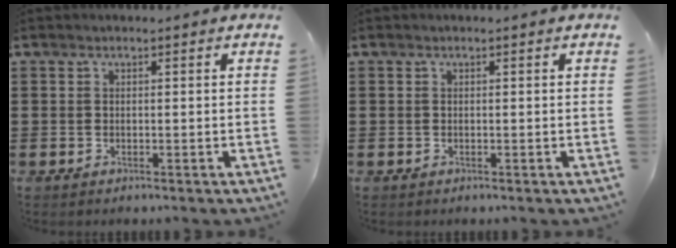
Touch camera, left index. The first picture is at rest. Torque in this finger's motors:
{"motor_torque": [0.08, 0.05, 0.00, 0.01]}